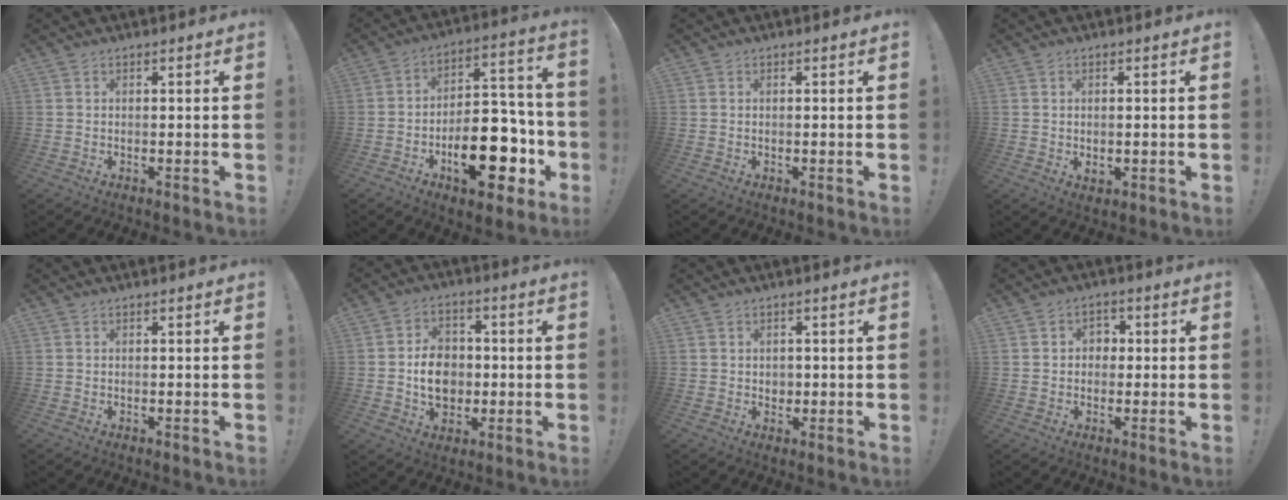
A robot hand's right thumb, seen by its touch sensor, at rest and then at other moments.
{"total": 21.3, "force": [-8.6, 11.5, 15.8], "torque": [-0.204, 0.066, -0.118]}
{"total": 0.0}
{"total": 1.5, "force": [0.2, 0.7, 1.2], "torque": [-0.014, -0.001, 0.003]}
{"total": 0.0}
{"total": 11.3, "force": [-1.2, 9.2, 6.5], "torque": [-0.097, 0.012, -0.018]}
{"total": 2.1, "force": [0.3, 2.0, 0.4], "torque": [-0.003, 0.001, 0.004]}
{"total": 3.7, "force": [0.3, 3.4, 1.5], "torque": [-0.022, 0.001, 0.003]}